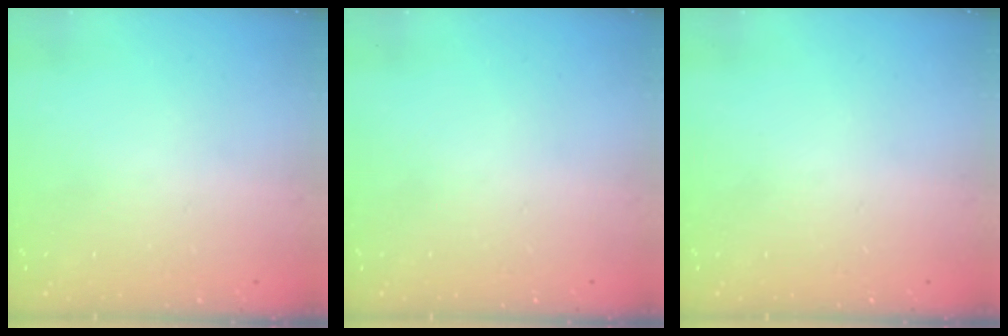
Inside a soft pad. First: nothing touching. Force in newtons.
{"total": 0.0}
{"total": 0.0}